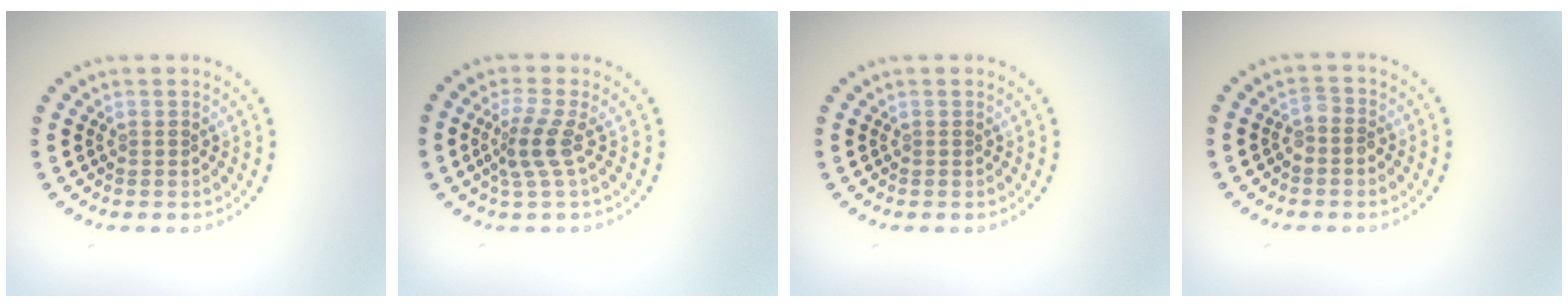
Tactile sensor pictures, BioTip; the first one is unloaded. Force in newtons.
{"total": 2.6, "press": 1.9, "slide": 1.8}
{"total": 0.0}
{"total": 1.5, "press": 1.3, "slide": 0.7}